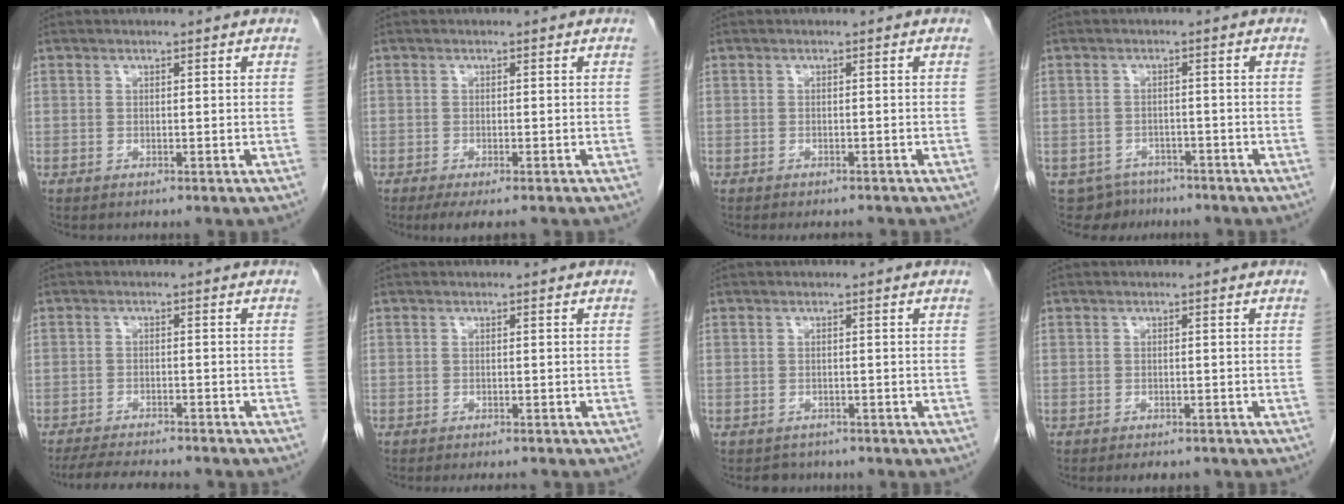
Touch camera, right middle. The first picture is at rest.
{"total": 5.1, "force": [-4.0, 1.0, 3.0], "torque": [-0.039, -0.012, -0.058]}
{"total": 2.7, "force": [-2.5, 0.6, 0.9], "torque": [-0.012, -0.007, -0.030]}
{"total": 4.9, "force": [-4.1, 2.8, -0.4], "torque": [0.011, 0.008, -0.058]}
{"total": 10.8, "force": [-9.6, 1.4, 4.8], "torque": [-0.071, -0.015, -0.135]}
{"total": 3.0, "force": [-2.8, 0.5, 1.0], "torque": [-0.012, -0.007, -0.035]}
{"total": 1.9, "force": [-1.6, 0.9, -0.3], "torque": [-0.005, -0.002, -0.025]}
{"total": 2.8, "force": [-2.4, 0.7, 1.3], "torque": [-0.018, -0.006, -0.030]}